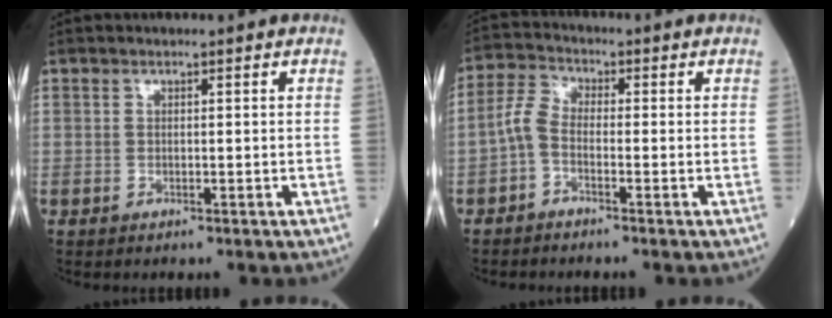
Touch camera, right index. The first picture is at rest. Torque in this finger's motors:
{"motor_torque": [0.42, -0.39, 0.25, 0.05]}